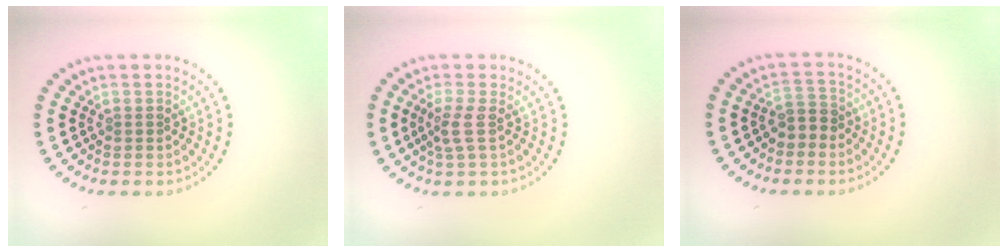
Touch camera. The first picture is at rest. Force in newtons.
{"total": 1.8, "press": 1.4, "slide": 1.2}
{"total": 1.9, "press": 1.8, "slide": 0.7}